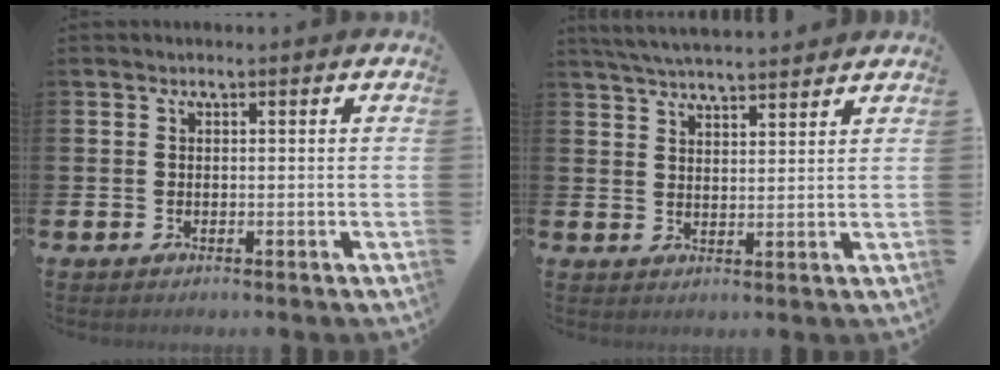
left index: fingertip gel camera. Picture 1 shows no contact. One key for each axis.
{"total": 4.6, "fx": 4.5, "fy": 0.2, "fz": 0.7, "tx": -0.026, "ty": -0.020, "tz": 0.082}